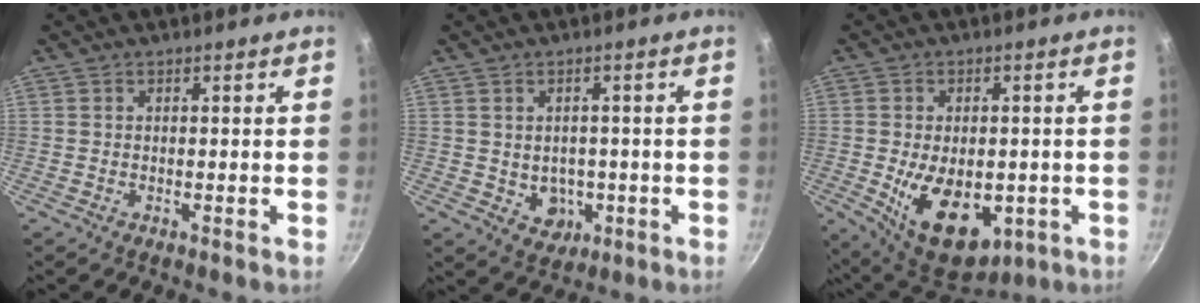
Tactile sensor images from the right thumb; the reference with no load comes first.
{"total": 5.2, "force": [-0.8, 4.3, 2.7], "torque": [-0.018, 0.002, 0.001]}
{"total": 15.3, "force": [-3.4, 9.3, 11.7], "torque": [-0.152, -0.009, -0.031]}